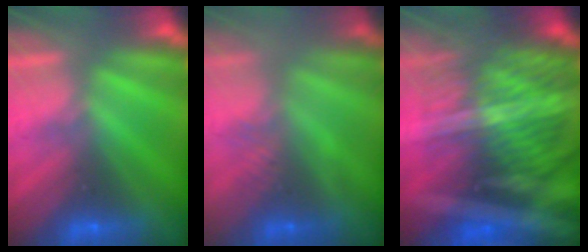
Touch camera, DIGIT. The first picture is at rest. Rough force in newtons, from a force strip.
{"total": 2.5}
{"total": 9.7}